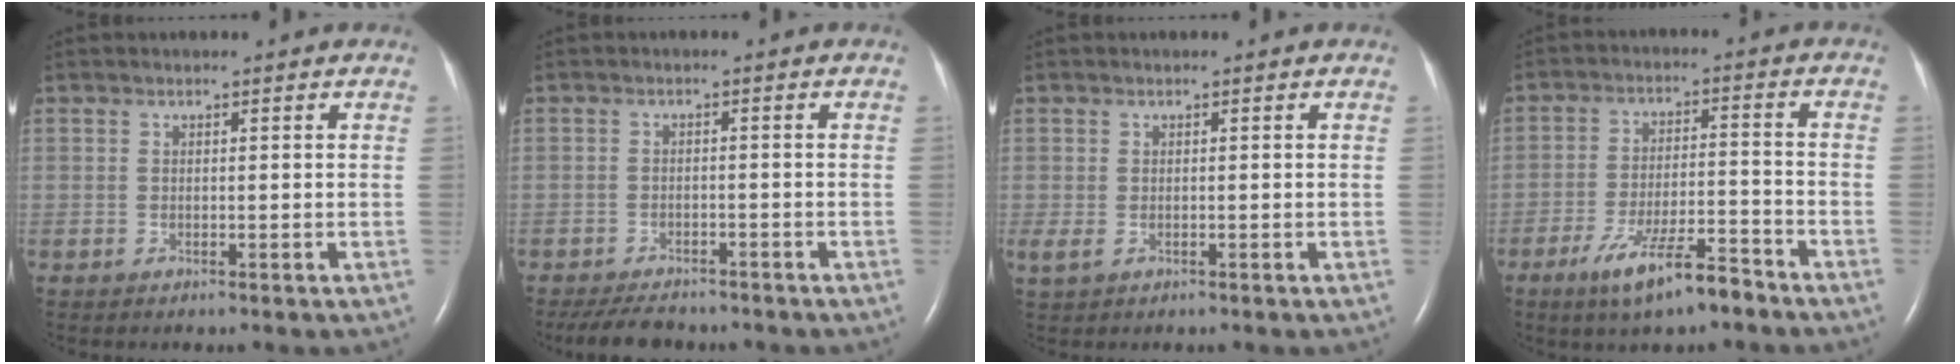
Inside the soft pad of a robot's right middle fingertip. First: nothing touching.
{"total": 6.6, "force": [-5.8, 2.2, 2.2], "torque": [-0.036, -0.010, -0.087]}
{"total": 1.9, "force": [-0.5, 1.1, 1.5], "torque": [-0.039, -0.005, -0.004]}
{"total": 9.7, "force": [-6.8, 1.7, 6.7], "torque": [-0.123, -0.012, -0.117]}